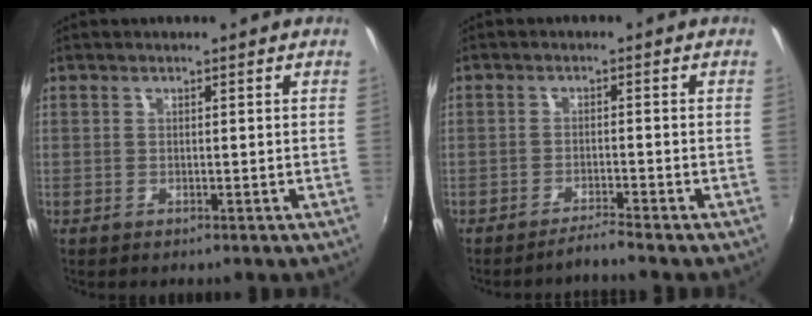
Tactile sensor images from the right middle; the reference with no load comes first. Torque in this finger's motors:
{"motor_torque": [-0.02, -0.35, -0.05, 0.00]}